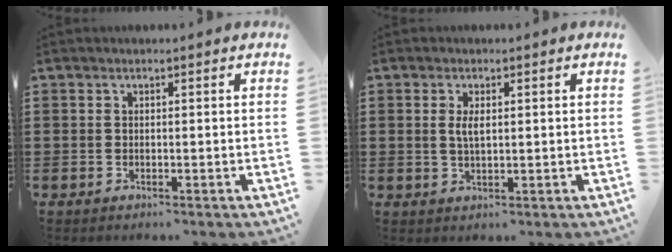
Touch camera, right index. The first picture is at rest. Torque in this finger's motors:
{"motor_torque": [0.18, 0.00, 0.12, 0.09]}